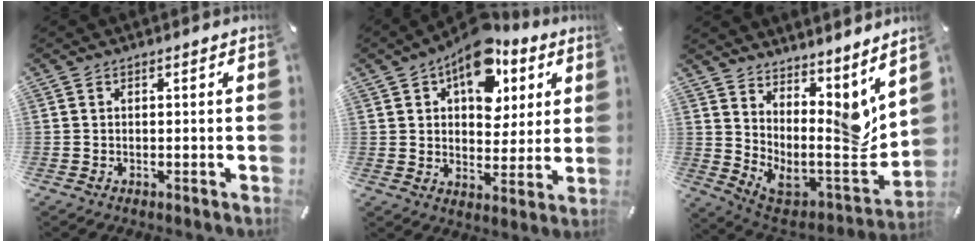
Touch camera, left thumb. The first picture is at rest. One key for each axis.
{"total": 14.6, "fx": 7.6, "fy": 9.3, "fz": 8.3, "tx": -0.113, "ty": -0.044, "tz": 0.134}
{"total": 7.5, "fx": 2.7, "fy": 5.4, "fz": 4.4, "tx": -0.014, "ty": -0.098, "tz": 0.050}